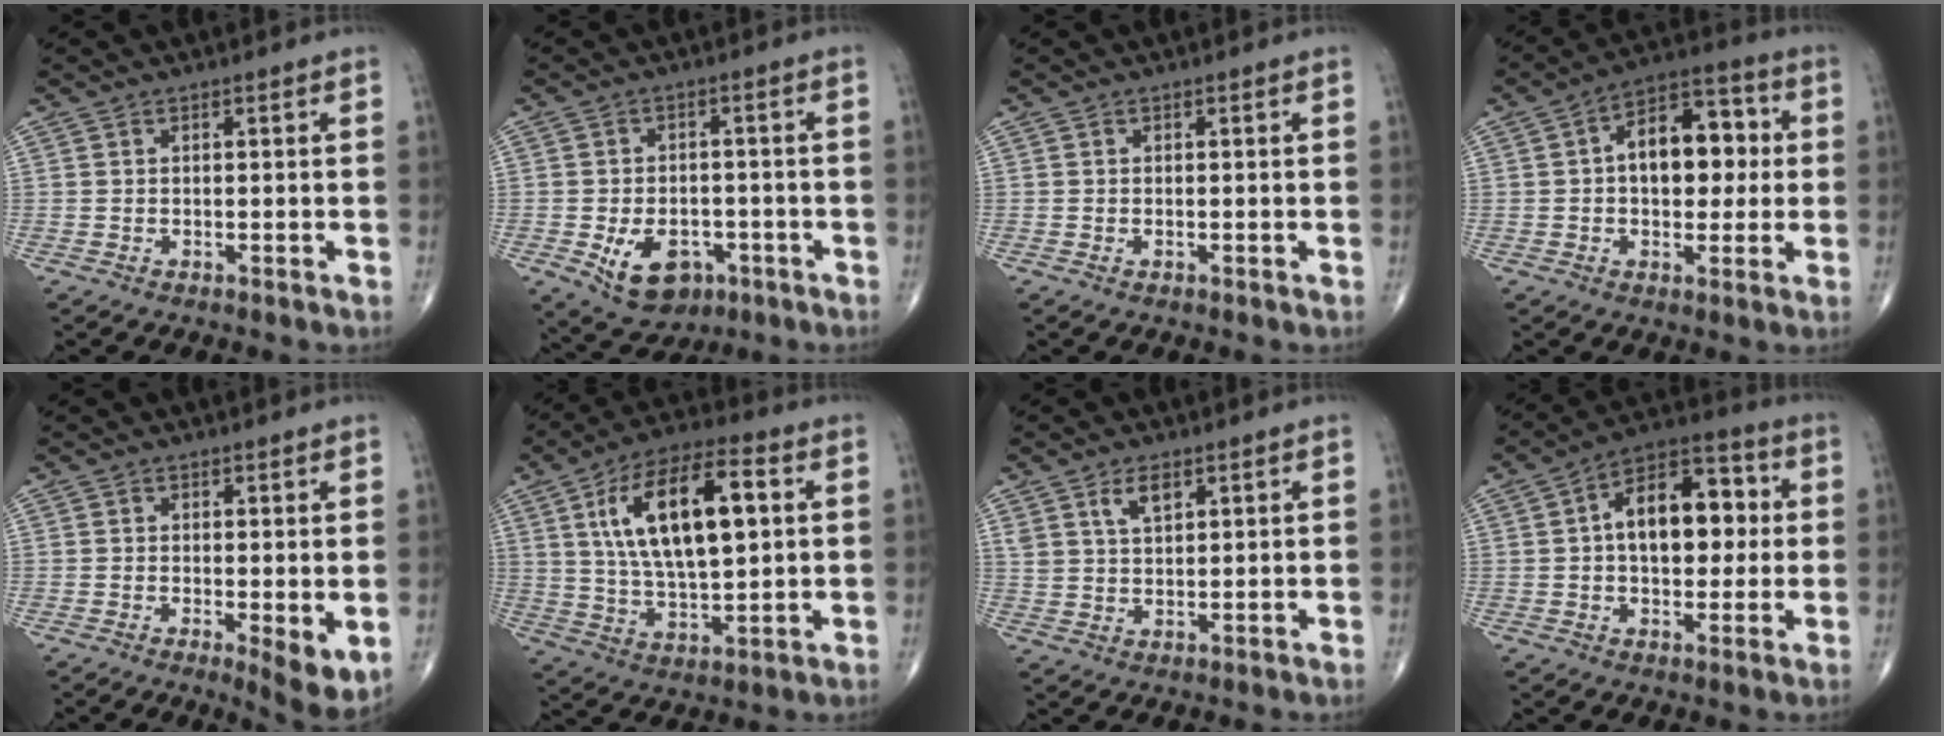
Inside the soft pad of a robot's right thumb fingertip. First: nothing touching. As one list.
[{"total": 10.0, "force": [-3.9, 6.7, 6.3], "torque": [-0.081, 0.013, -0.048]}, {"total": 0.0}, {"total": 13.4, "force": [1.3, 8.0, 10.6], "torque": [-0.122, 0.027, 0.012]}, {"total": 4.4, "force": [-0.6, 1.4, 4.1], "torque": [-0.059, -0.014, -0.011]}, {"total": 19.3, "force": [4.9, 8.2, 16.8], "torque": [-0.283, 0.003, 0.085]}, {"total": 4.4, "force": [2.5, 2.1, 3.0], "torque": [-0.047, -0.014, 0.051]}, {"total": 15.0, "force": [1.7, 8.7, 12.1], "torque": [-0.154, 0.027, 0.019]}]